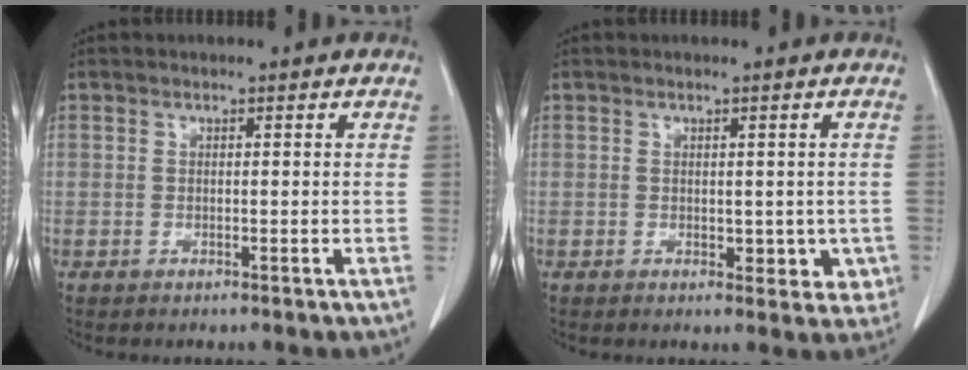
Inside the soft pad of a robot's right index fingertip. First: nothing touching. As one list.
[{"total": 3.9, "force": [-0.4, 2.7, 2.8], "torque": [-0.007, 0.001, 0.004]}]